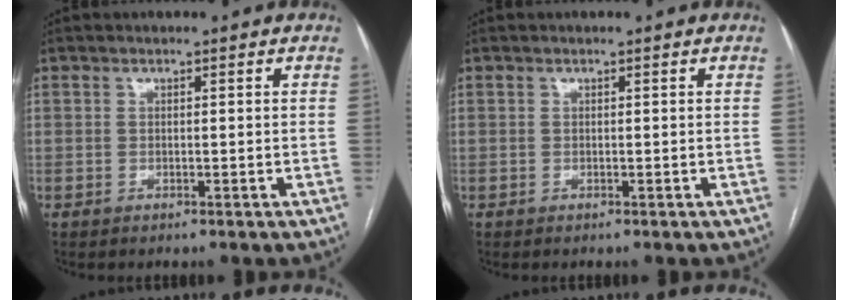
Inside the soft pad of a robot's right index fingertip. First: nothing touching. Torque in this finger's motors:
{"motor_torque": [0.00, 0.00, 0.00, 0.00]}